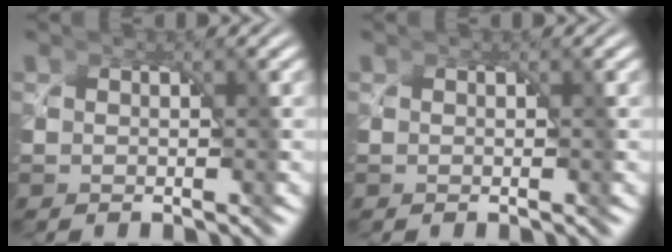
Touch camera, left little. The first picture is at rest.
{"total": 0.0}